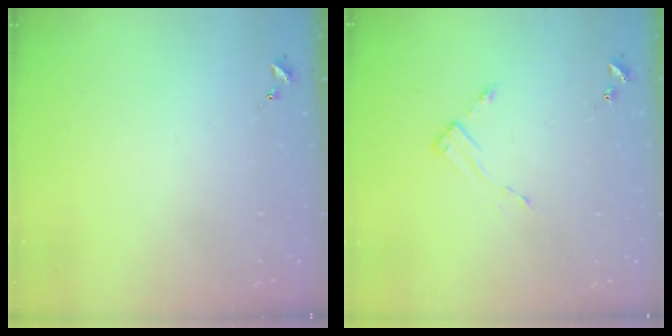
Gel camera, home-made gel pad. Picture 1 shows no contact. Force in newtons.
{"total": 2.8, "press": 2.7, "slide": 0.3}